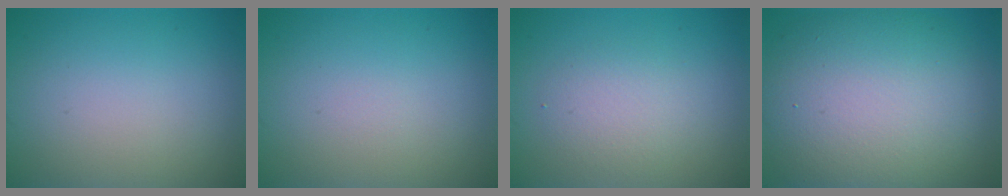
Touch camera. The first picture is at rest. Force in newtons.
{"total": 0.0}
{"total": 2.5, "press": 2.5, "slide": 0.2}
{"total": 12.3, "press": 12.3, "slide": 0.6}